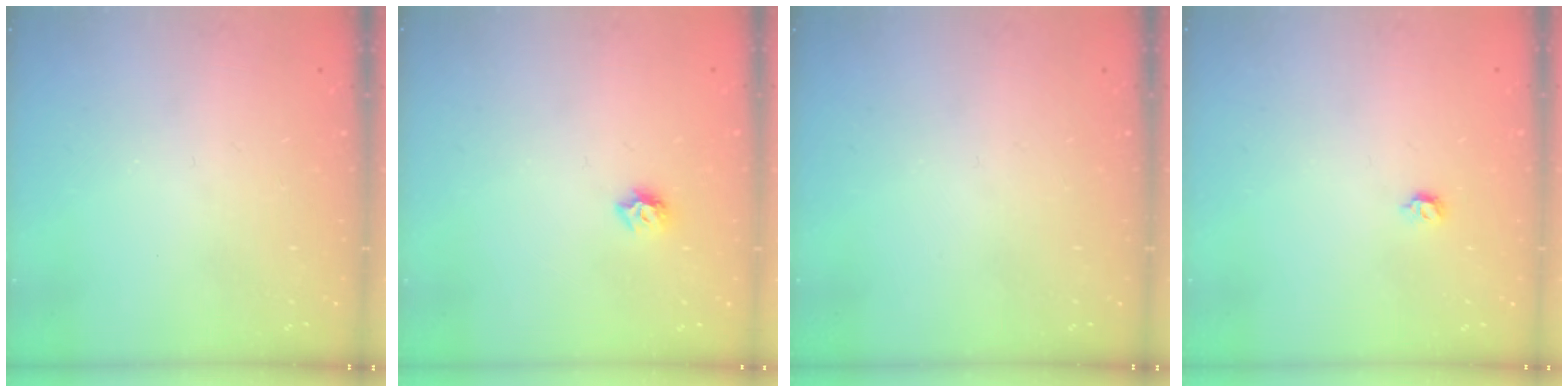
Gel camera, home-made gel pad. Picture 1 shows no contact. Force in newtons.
{"total": 5.8, "press": 5.8, "slide": 0.7}
{"total": 0.0}
{"total": 4.6, "press": 4.5, "slide": 0.9}